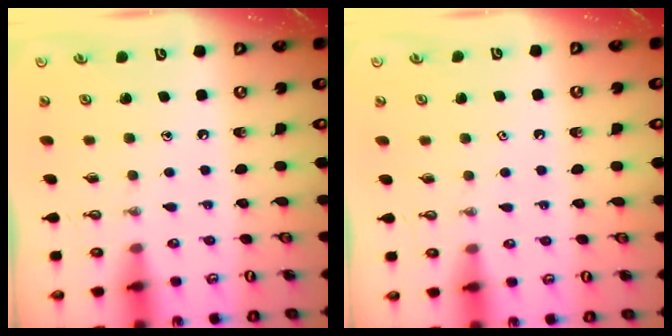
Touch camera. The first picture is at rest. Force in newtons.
{"total": 0.9, "press": 0.6, "slide": 0.7}